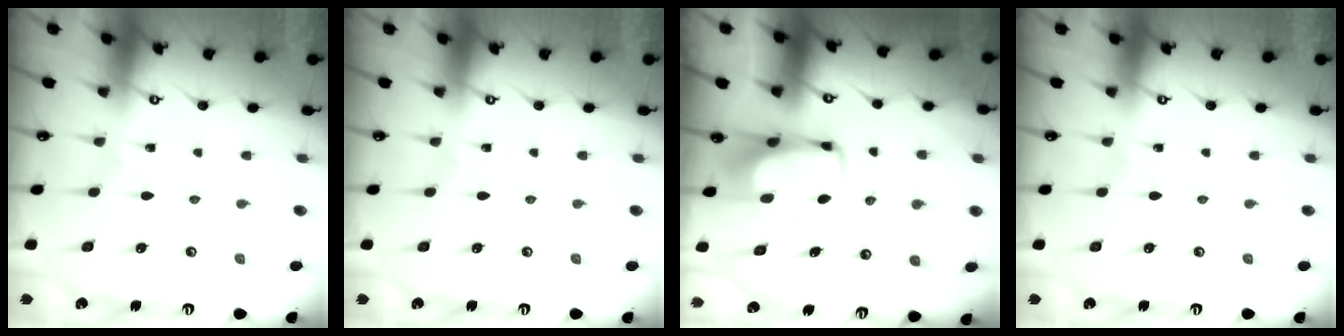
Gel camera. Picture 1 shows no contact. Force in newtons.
{"total": 0.0}
{"total": 3.6, "press": 3.6, "slide": 0.3}
{"total": 0.0}